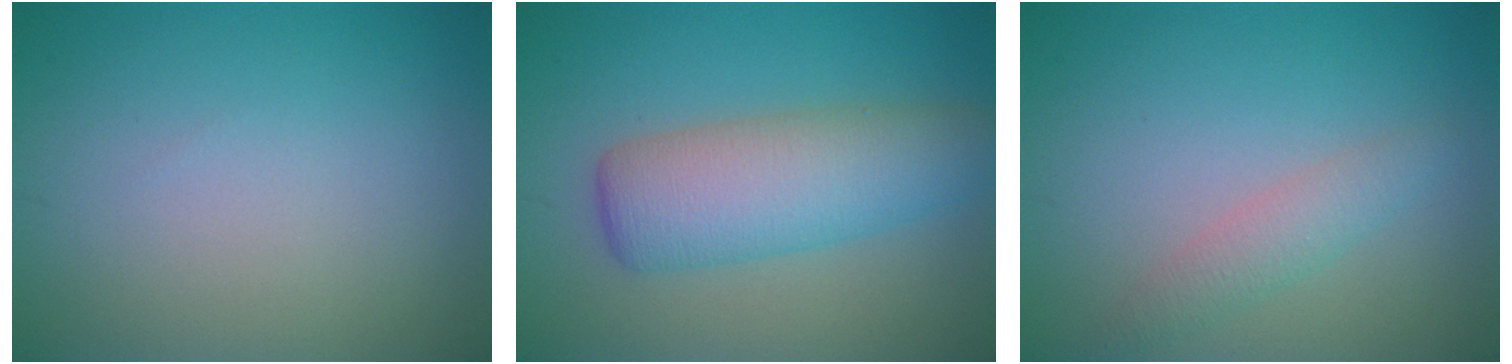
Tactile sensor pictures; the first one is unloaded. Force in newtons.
{"total": 6.4, "press": 6.4, "slide": 0.1}
{"total": 2.0, "press": 2.0, "slide": 0.1}